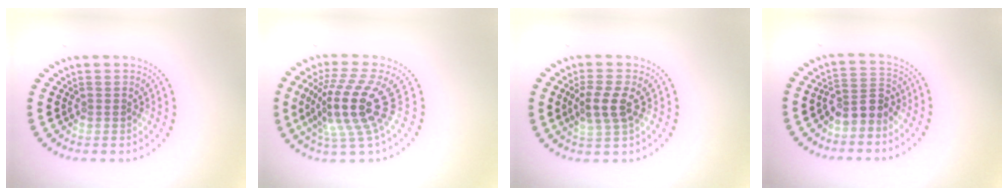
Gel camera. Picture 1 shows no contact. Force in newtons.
{"total": 5.3, "press": 3.9, "slide": 3.7}
{"total": 2.8, "press": 2.6, "slide": 1.0}
{"total": 2.8, "press": 2.4, "slide": 1.3}